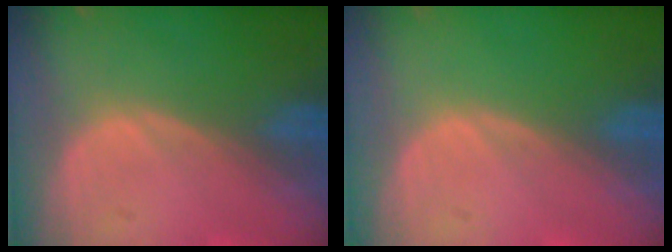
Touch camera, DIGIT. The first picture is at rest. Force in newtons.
{"total": 0.0}